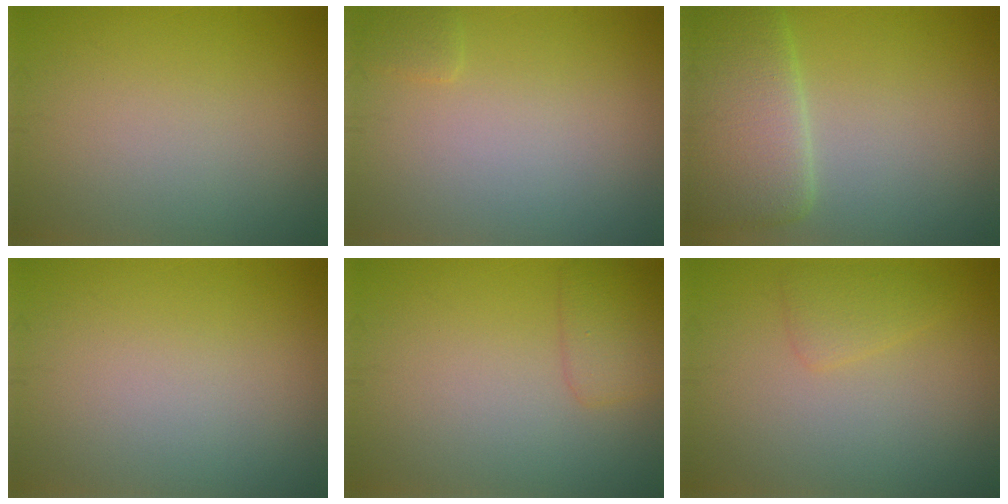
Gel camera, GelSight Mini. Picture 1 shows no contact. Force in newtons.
{"total": 0.7, "press": 0.7, "slide": 0.1}
{"total": 6.9, "press": 6.9, "slide": 0.2}
{"total": 0.0}
{"total": 2.2, "press": 2.2, "slide": 0.2}
{"total": 1.7, "press": 1.7, "slide": 0.1}